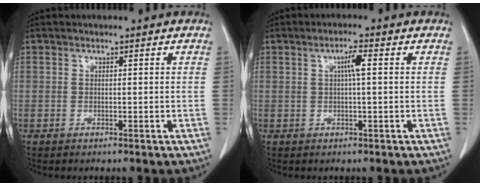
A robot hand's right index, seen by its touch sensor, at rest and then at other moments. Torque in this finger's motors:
{"motor_torque": [0.20, -0.05, 0.14, 0.03]}